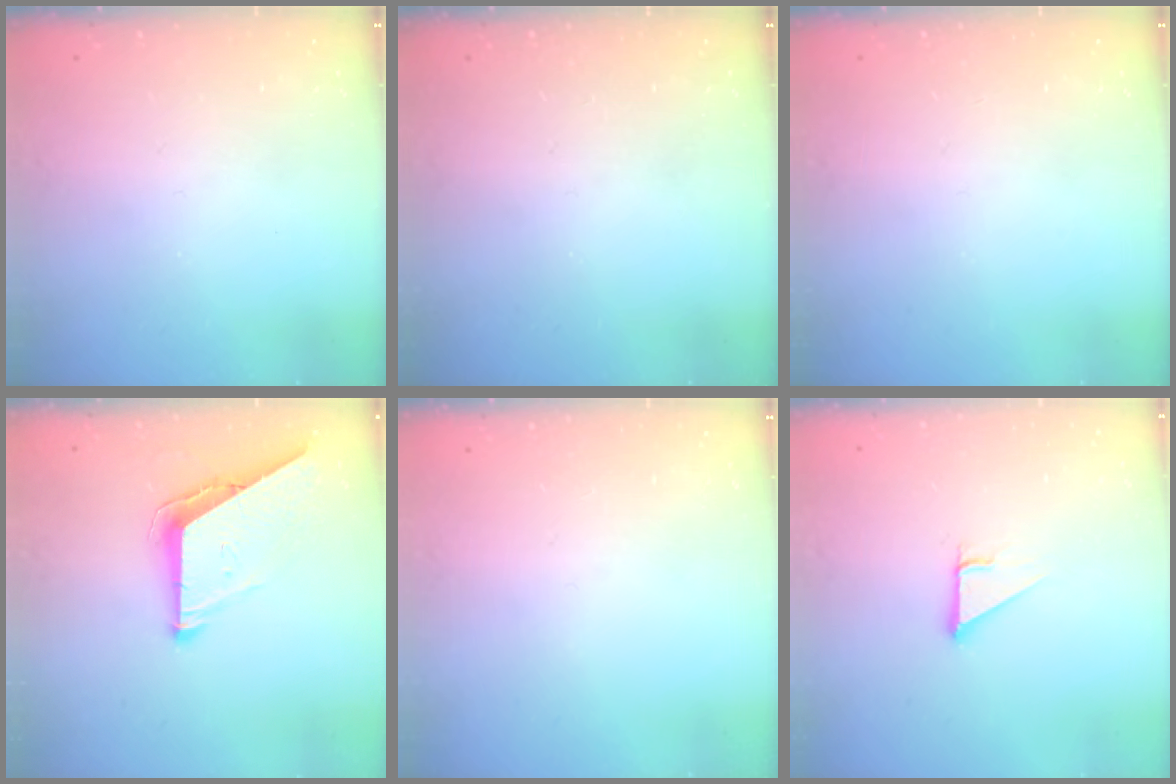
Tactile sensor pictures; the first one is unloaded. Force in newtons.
{"total": 0.0}
{"total": 0.0}
{"total": 8.8, "press": 8.7, "slide": 0.4}
{"total": 0.0}
{"total": 2.7, "press": 2.7, "slide": 0.0}